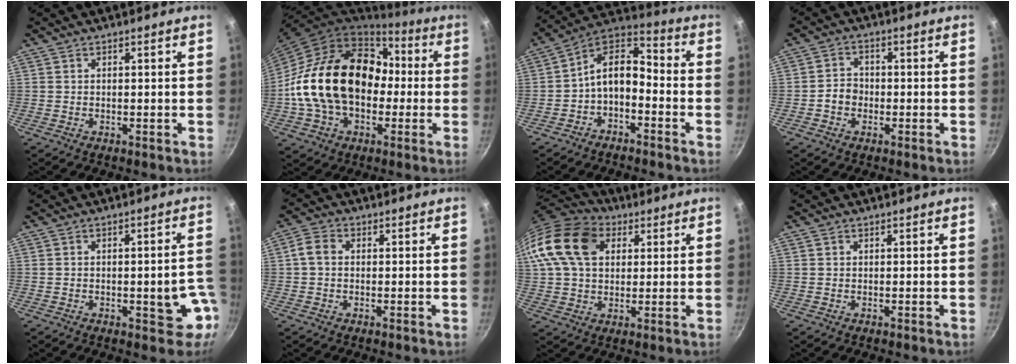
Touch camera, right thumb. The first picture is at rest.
{"total": 24.5, "force": [-0.6, 17.4, 17.3], "torque": [-0.283, 0.058, -0.007]}
{"total": 10.0, "force": [-3.4, 6.0, 7.2], "torque": [-0.119, 0.067, -0.070]}
{"total": 3.5, "force": [-1.1, 2.9, 1.6], "torque": [-0.007, 0.019, -0.022]}
{"total": 7.7, "force": [-2.2, 3.4, 6.6], "torque": [-0.039, 0.029, -0.024]}
{"total": 3.4, "force": [0.0, 2.6, 2.2], "torque": [-0.047, 0.010, -0.007]}
{"total": 18.4, "force": [5.7, 13.0, 11.7], "torque": [-0.219, 0.018, 0.092]}
{"total": 0.0}